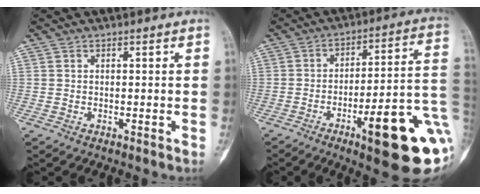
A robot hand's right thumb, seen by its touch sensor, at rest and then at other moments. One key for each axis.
{"total": 21.6, "fx": -7.4, "fy": 4.9, "fz": 19.7, "tx": -0.207, "ty": 0.032, "tz": -0.095}